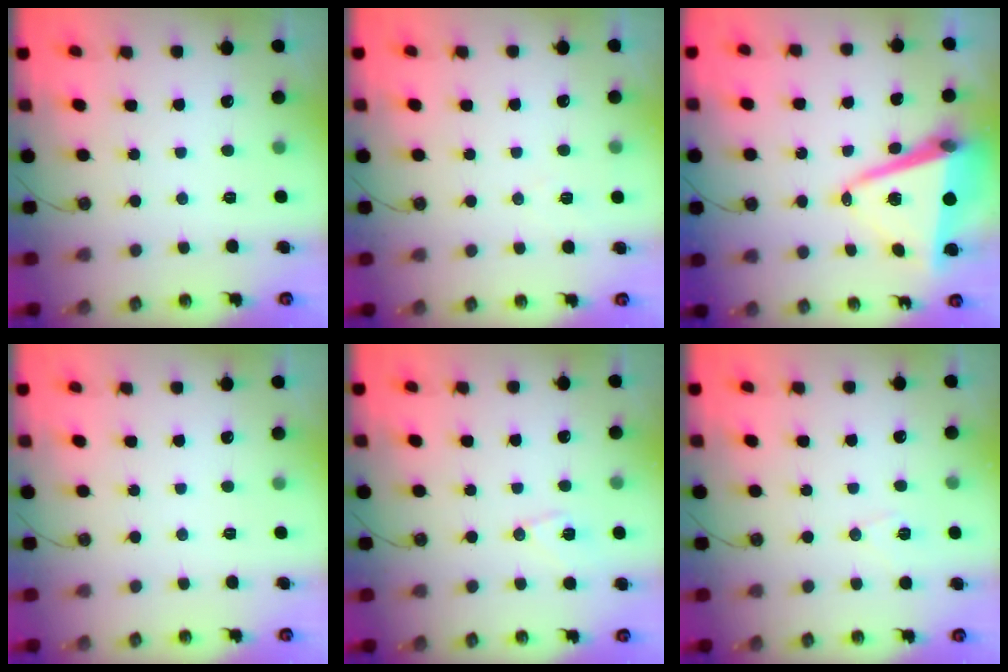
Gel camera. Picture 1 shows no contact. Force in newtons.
{"total": 5.6, "press": 3.5, "slide": 4.3}
{"total": 13.3, "press": 12.9, "slide": 3.2}
{"total": 0.0}
{"total": 7.6, "press": 7.2, "slide": 2.5}
{"total": 7.3, "press": 6.5, "slide": 3.4}